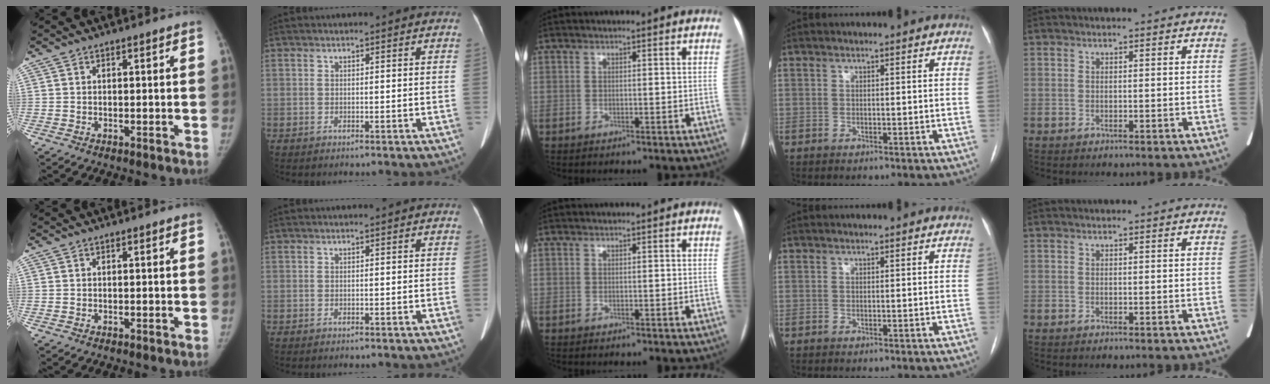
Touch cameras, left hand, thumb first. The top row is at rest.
{}